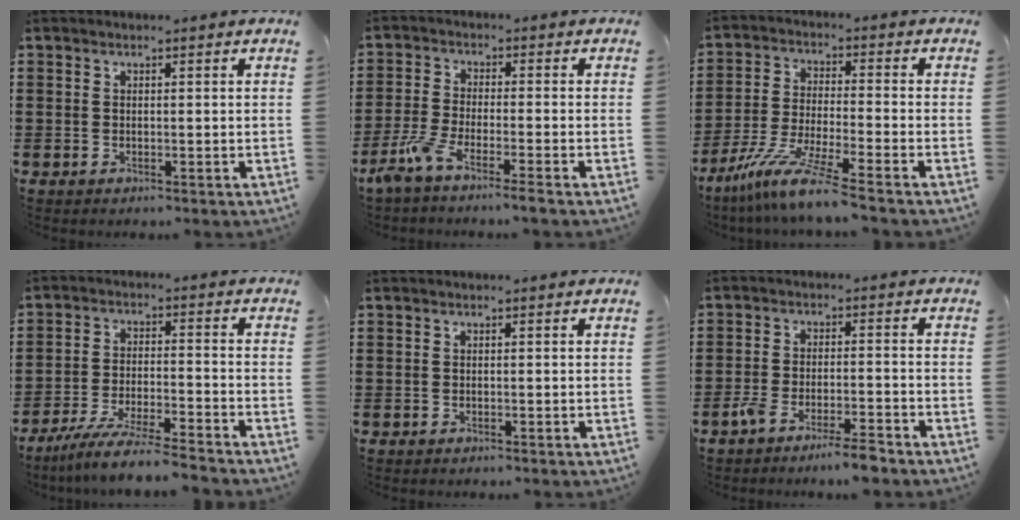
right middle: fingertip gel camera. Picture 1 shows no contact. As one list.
[{"total": 5.1, "force": [-4.2, -0.2, 3.0], "torque": [-0.084, -0.020, -0.086]}, {"total": 8.8, "force": [-7.1, -0.3, 5.2], "torque": [-0.111, -0.011, -0.142]}, {"total": 7.0, "force": [-6.4, -0.3, 2.9], "torque": [-0.067, -0.014, -0.125]}, {"total": 0.0}, {"total": 4.9, "force": [-4.2, 0.3, 2.6], "torque": [-0.057, -0.003, -0.080]}]